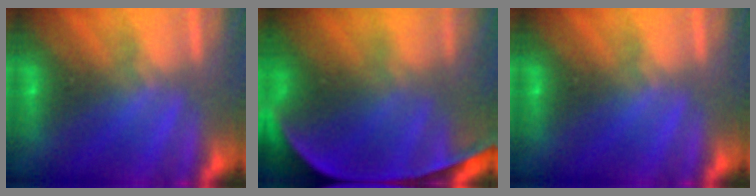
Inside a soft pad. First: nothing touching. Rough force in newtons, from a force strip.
{"total": 9.1}
{"total": 0.0}